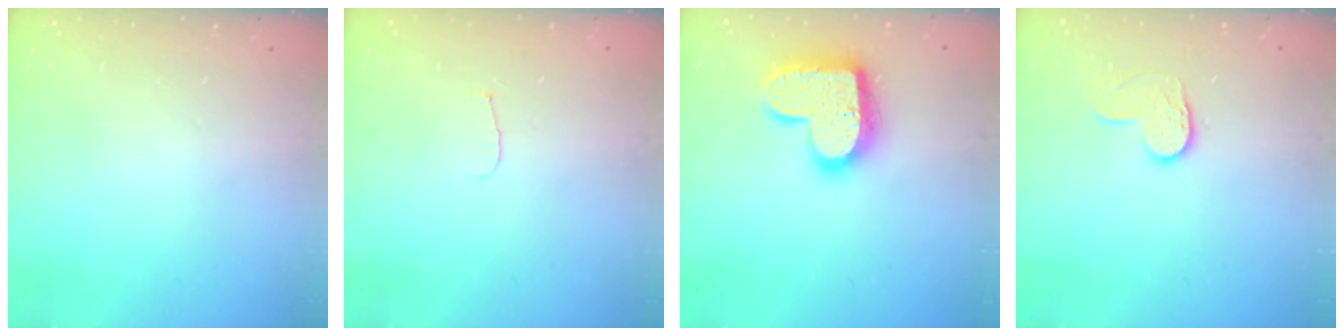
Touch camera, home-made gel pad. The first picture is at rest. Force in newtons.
{"total": 3.3, "press": 3.3, "slide": 0.4}
{"total": 17.8, "press": 17.7, "slide": 1.1}
{"total": 6.6, "press": 6.6, "slide": 0.3}